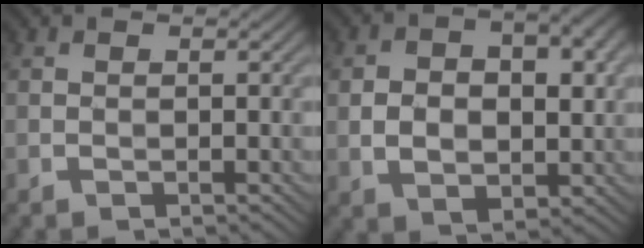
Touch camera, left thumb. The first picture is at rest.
{"total": 10.3, "force": [1.5, 6.5, 7.9], "torque": [-0.140, -0.007, 0.028]}